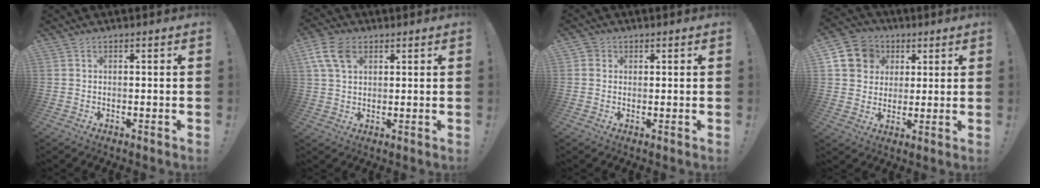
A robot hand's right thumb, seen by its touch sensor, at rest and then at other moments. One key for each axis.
{"total": 9.1, "fx": 3.9, "fy": 6.0, "fz": 5.6, "tx": -0.112, "ty": -0.003, "tz": 0.076}
{"total": 2.0, "fx": 1.1, "fy": 1.7, "fz": -0.2, "tx": 0.006, "ty": -0.001, "tz": 0.020}
{"total": 11.8, "fx": 4.2, "fy": 10.3, "fz": 3.8, "tx": -0.052, "ty": -0.013, "tz": 0.088}